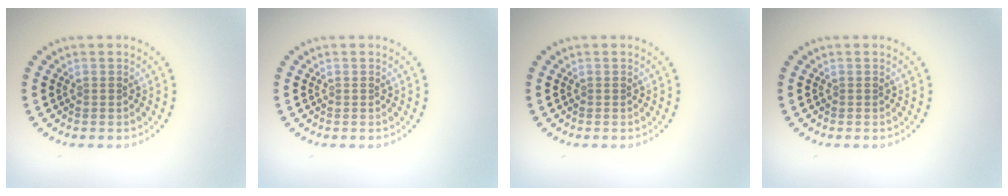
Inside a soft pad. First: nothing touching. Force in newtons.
{"total": 0.0}
{"total": 0.0}
{"total": 0.0}